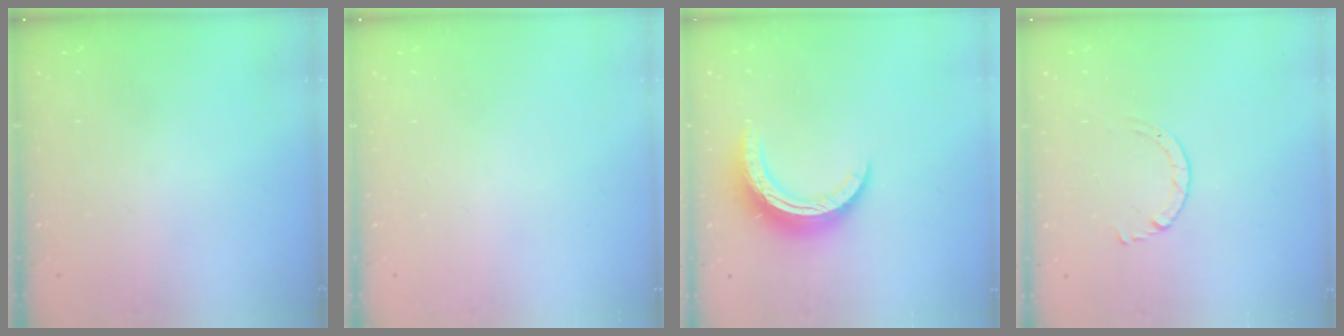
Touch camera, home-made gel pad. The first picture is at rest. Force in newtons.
{"total": 0.0}
{"total": 13.2, "press": 13.2, "slide": 0.3}
{"total": 1.7, "press": 1.7, "slide": 0.2}